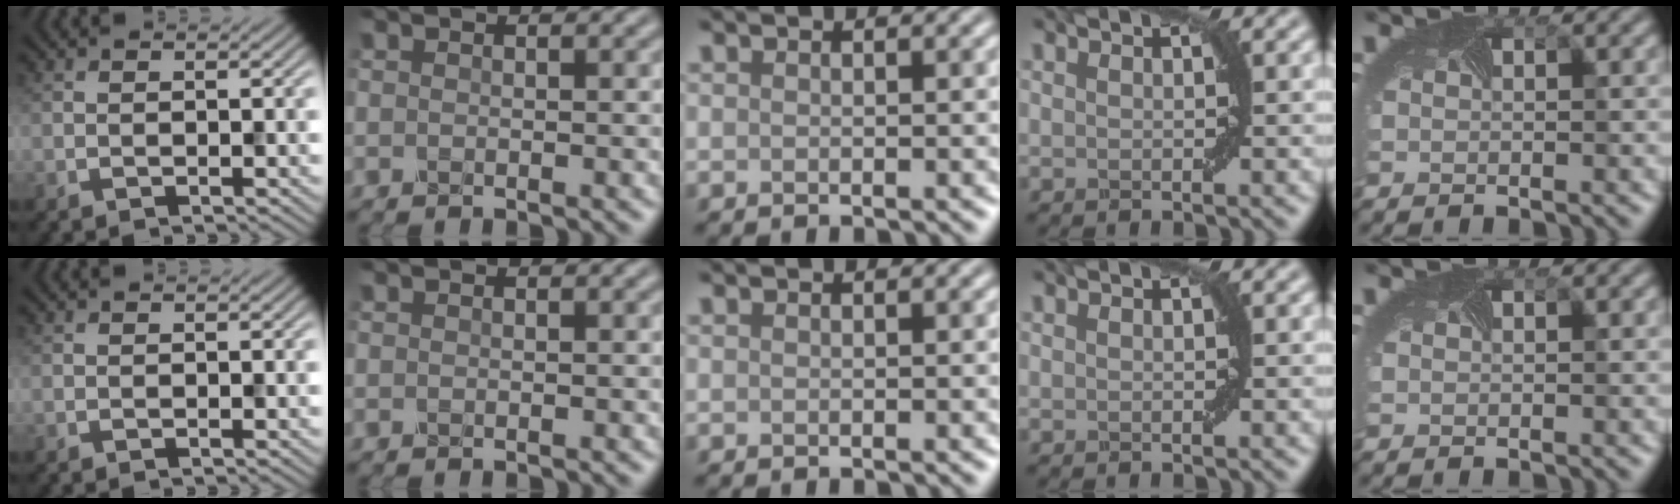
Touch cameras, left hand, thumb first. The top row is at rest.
{}